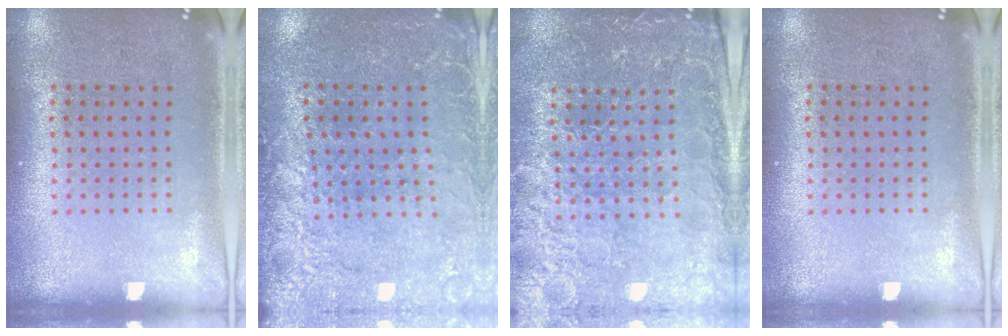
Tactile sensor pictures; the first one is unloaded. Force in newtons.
{"total": 2.7, "press": 2.7, "slide": 0.3}
{"total": 4.0, "press": 3.9, "slide": 1.1}
{"total": 0.0}